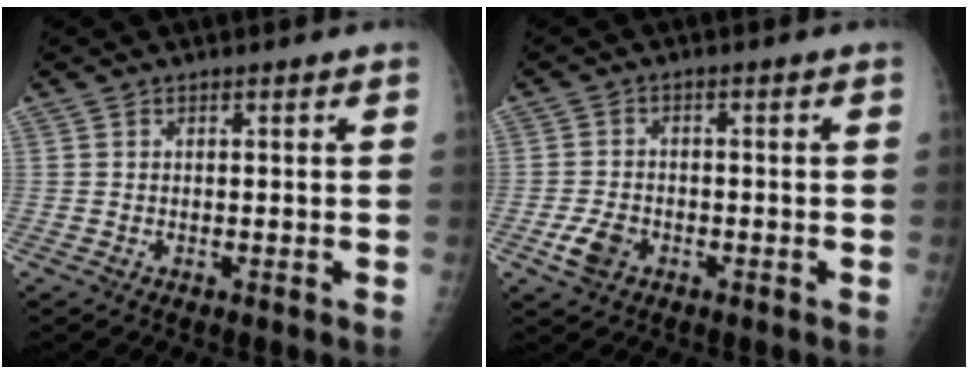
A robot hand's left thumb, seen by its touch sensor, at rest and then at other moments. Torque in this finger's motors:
{"motor_torque": [-0.46, 0.56, 0.18, -0.05, 0.05]}